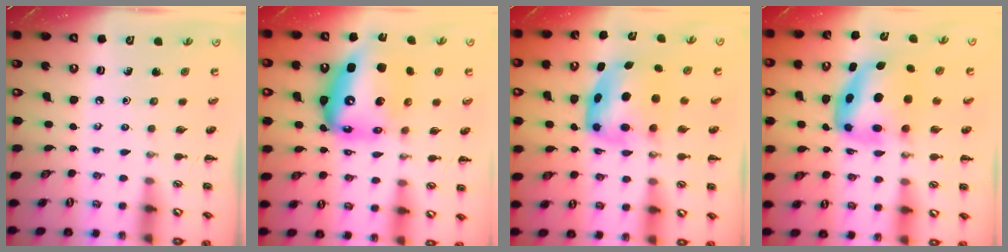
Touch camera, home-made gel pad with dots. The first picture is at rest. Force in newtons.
{"total": 15.8, "press": 15.1, "slide": 4.6}
{"total": 6.3, "press": 6.2, "slide": 1.3}
{"total": 6.3, "press": 6.1, "slide": 1.6}